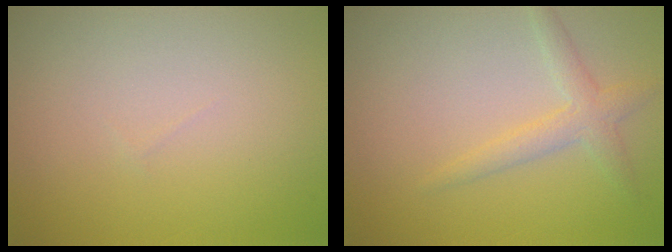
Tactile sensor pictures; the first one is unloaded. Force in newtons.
{"total": 2.2, "press": 2.2, "slide": 0.1}